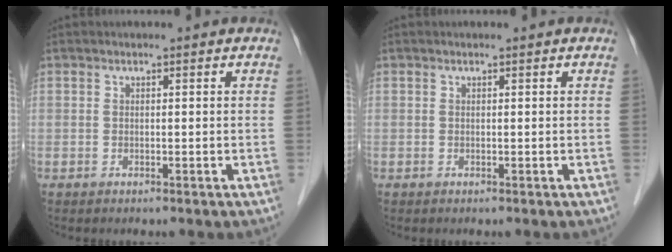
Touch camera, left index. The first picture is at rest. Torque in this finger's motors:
{"motor_torque": [0.00, 0.00, 0.00, 0.00]}